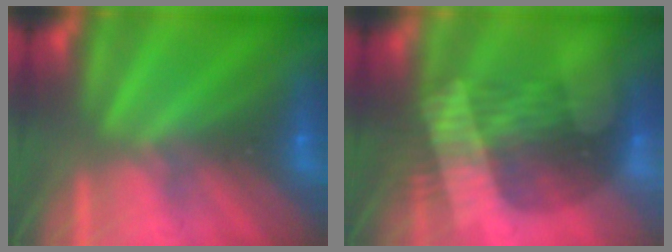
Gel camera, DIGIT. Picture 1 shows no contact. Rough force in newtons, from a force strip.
{"total": 3.1}